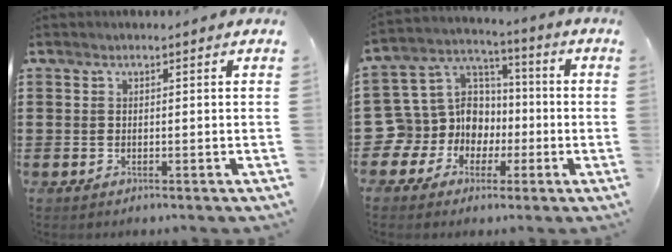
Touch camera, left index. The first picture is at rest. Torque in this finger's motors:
{"motor_torque": [1.04, 1.03, 0.13, 0.00]}